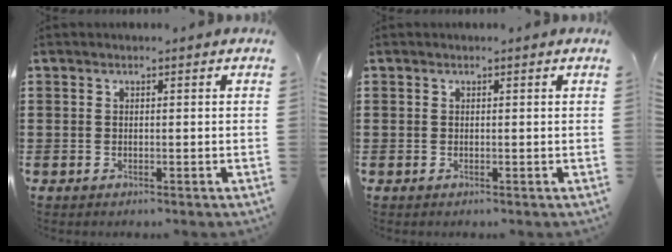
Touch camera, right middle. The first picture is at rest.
{"total": 0.0}